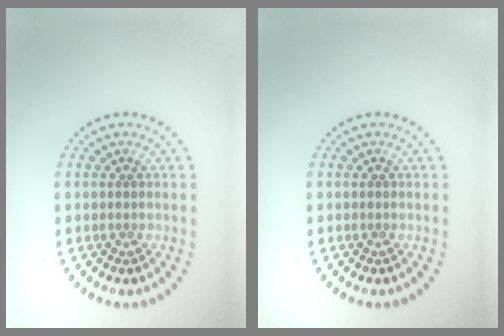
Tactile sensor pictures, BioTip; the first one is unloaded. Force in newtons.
{"total": 0.0}